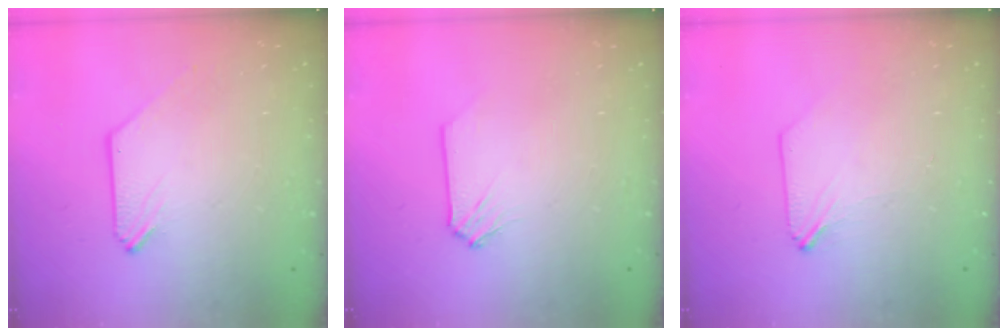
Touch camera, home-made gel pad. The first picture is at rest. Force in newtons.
{"total": 0.0}
{"total": 0.6, "press": 0.6, "slide": 0.1}